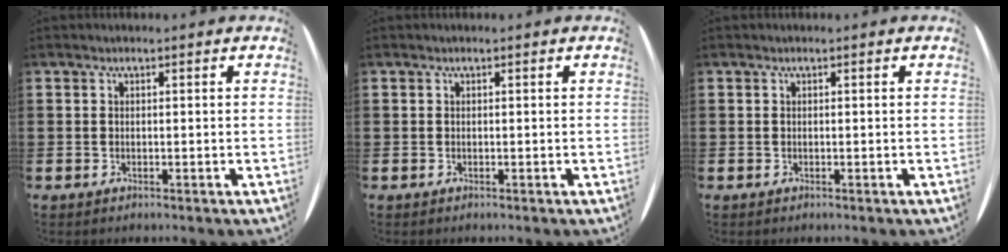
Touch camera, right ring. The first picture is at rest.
{"total": 0.0}
{"total": 0.0}